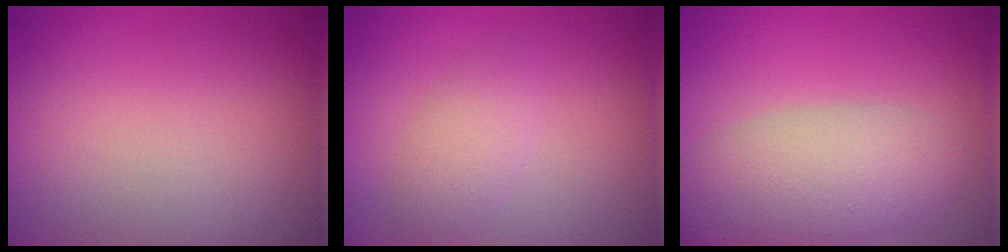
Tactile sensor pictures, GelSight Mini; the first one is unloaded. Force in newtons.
{"total": 2.4, "press": 2.4, "slide": 0.1}
{"total": 5.4, "press": 5.4, "slide": 0.3}